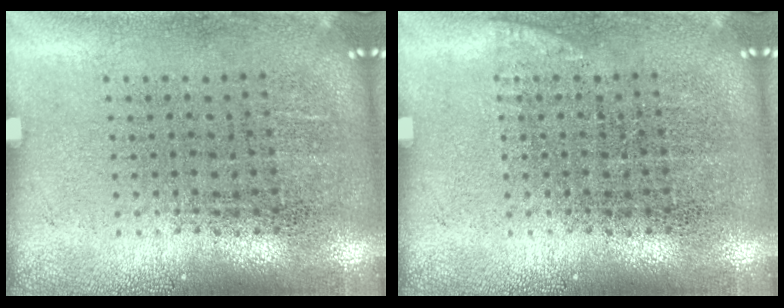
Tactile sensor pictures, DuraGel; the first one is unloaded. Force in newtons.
{"total": 0.6, "press": 0.6, "slide": 0.2}